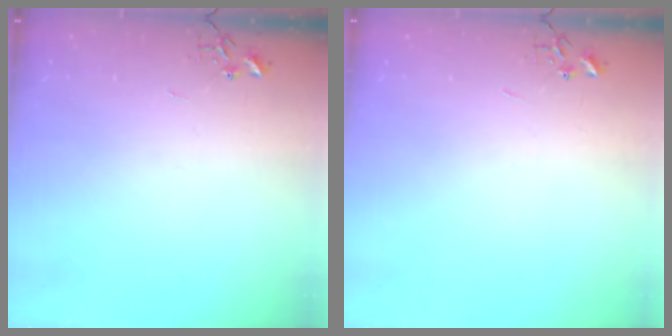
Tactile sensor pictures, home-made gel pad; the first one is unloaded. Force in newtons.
{"total": 0.0}